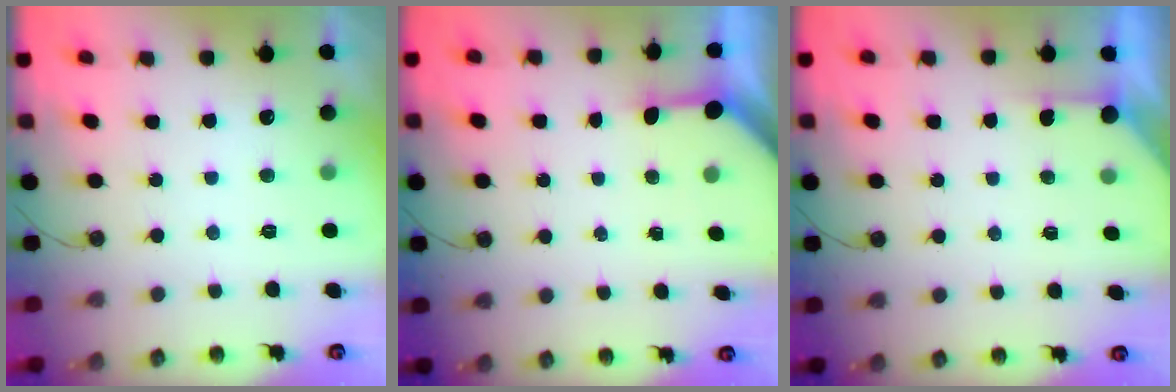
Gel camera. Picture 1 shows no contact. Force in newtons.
{"total": 3.3, "press": 3.3, "slide": 0.4}
{"total": 2.7, "press": 2.7, "slide": 0.3}